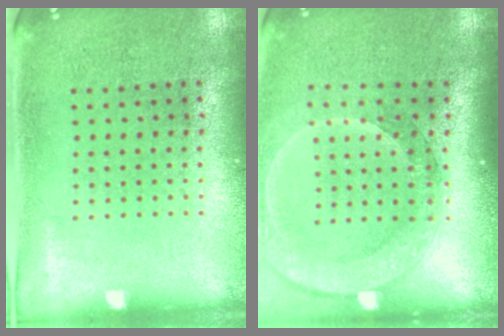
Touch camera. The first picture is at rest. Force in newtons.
{"total": 2.5, "press": 2.0, "slide": 1.5}